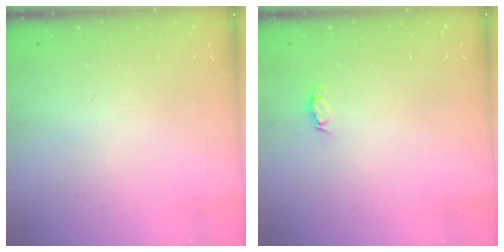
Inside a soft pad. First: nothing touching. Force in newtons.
{"total": 2.8, "press": 2.8, "slide": 0.4}